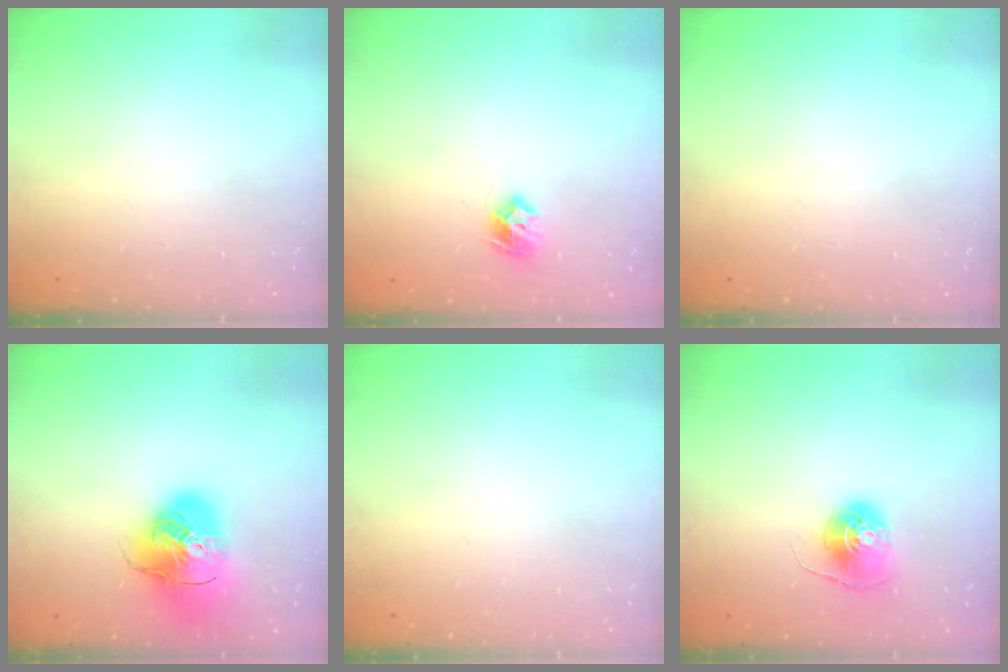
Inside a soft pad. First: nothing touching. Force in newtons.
{"total": 7.5, "press": 7.5, "slide": 0.1}
{"total": 0.0}
{"total": 17.7, "press": 17.5, "slide": 2.5}
{"total": 0.0}
{"total": 6.8, "press": 6.8, "slide": 0.4}